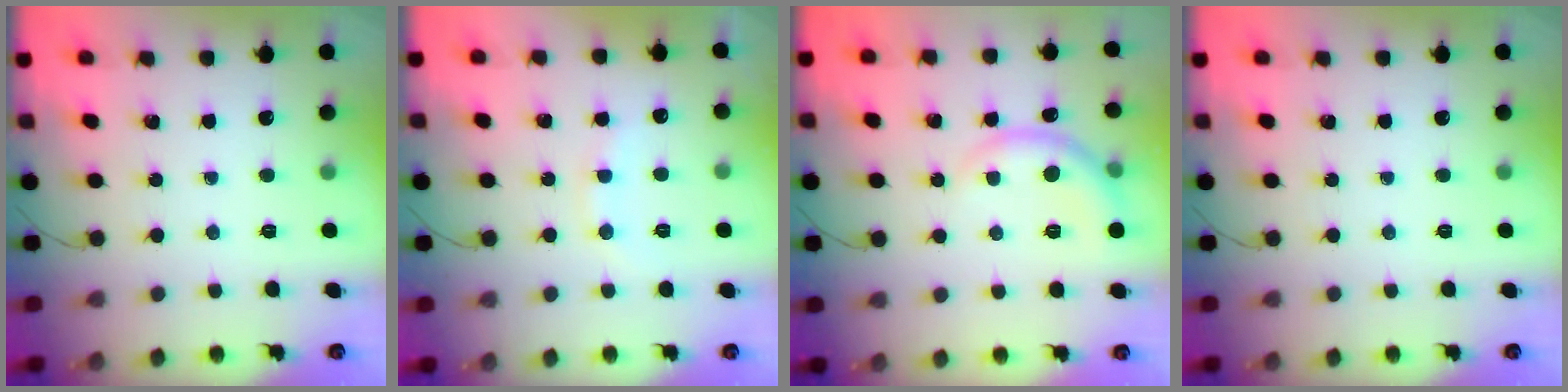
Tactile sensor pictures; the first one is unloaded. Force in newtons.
{"total": 9.2, "press": 9.1, "slide": 1.5}
{"total": 6.4, "press": 6.4, "slide": 0.7}
{"total": 0.0}